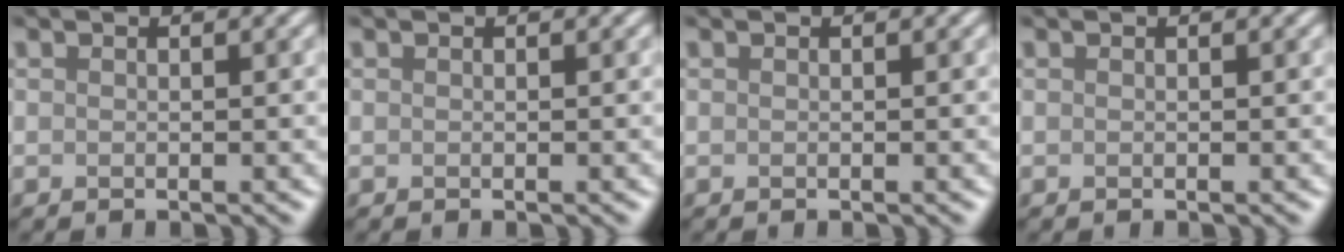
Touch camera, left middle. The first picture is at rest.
{"total": 0.0}
{"total": 0.0}
{"total": 0.0}